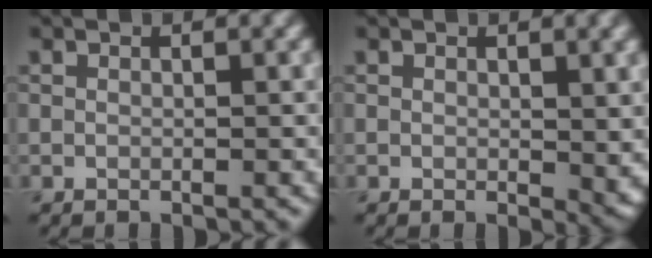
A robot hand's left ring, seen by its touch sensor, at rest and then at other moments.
{"total": 2.4, "force": [0.4, 0.9, 2.2], "torque": [-0.022, -0.008, 0.009]}